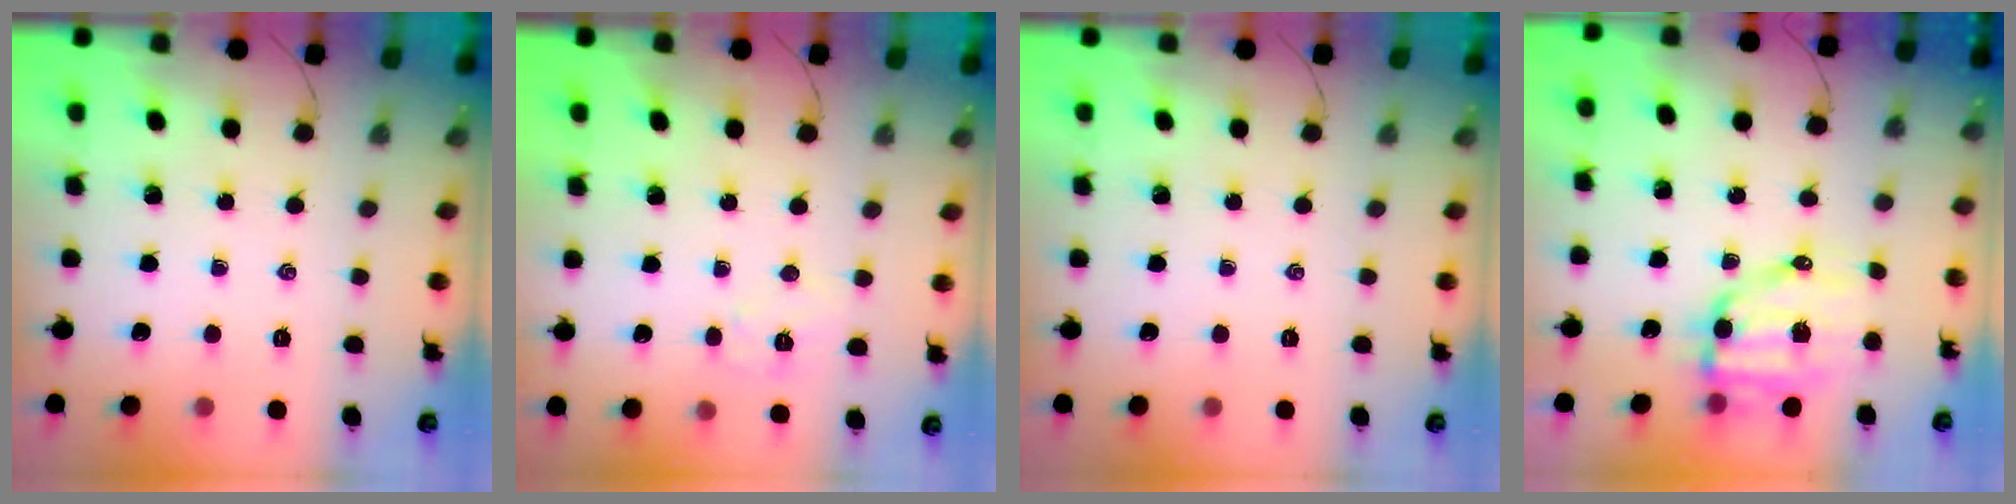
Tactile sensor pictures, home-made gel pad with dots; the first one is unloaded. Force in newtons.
{"total": 4.5, "press": 4.4, "slide": 0.7}
{"total": 0.0}
{"total": 10.0, "press": 9.7, "slide": 2.2}